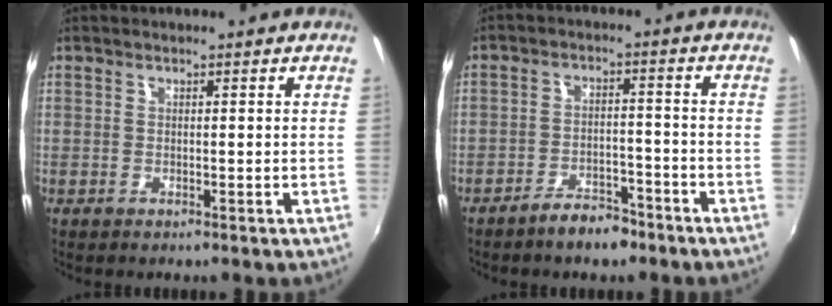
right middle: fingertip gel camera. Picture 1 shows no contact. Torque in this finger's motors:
{"motor_torque": [0.94, -0.86, 0.09, 0.04]}